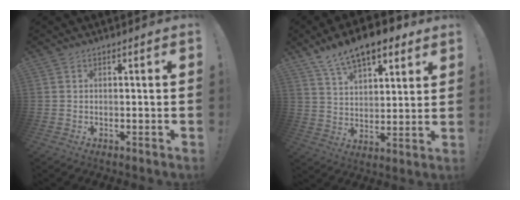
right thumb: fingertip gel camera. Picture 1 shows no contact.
{"total": 13.4, "force": [9.7, 6.0, 7.0], "torque": [-0.117, -0.057, 0.175]}